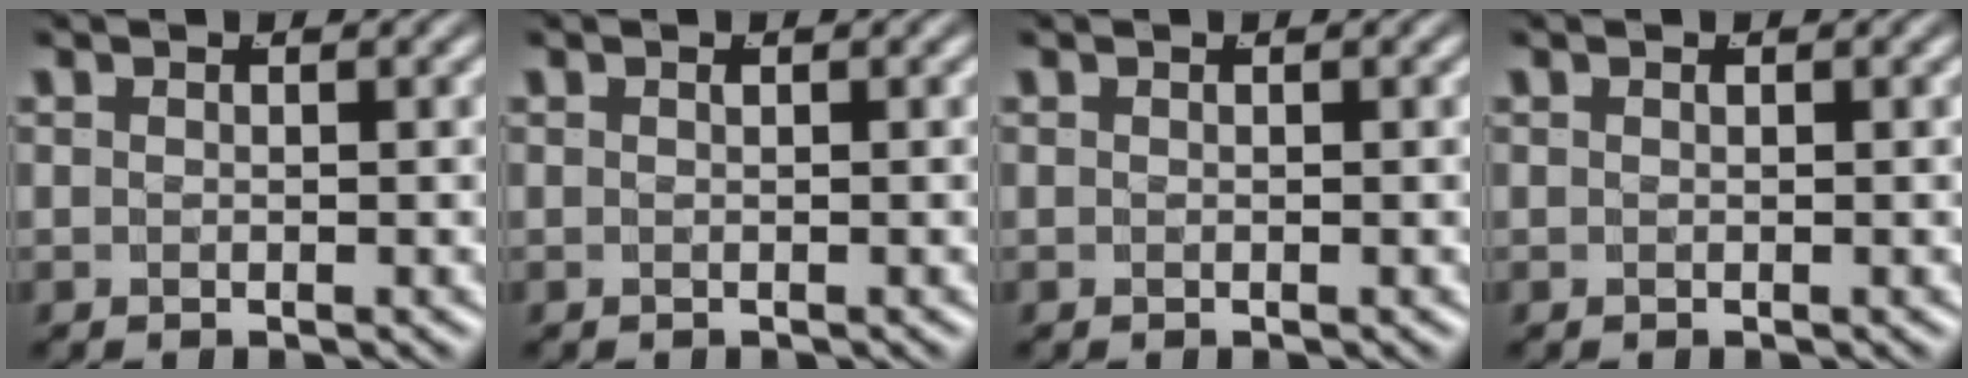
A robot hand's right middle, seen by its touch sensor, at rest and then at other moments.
{"total": 0.0}
{"total": 0.0}
{"total": 0.0}